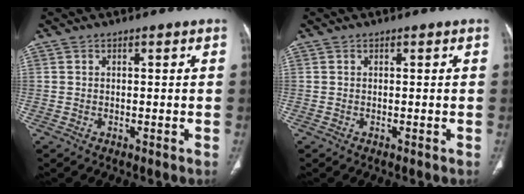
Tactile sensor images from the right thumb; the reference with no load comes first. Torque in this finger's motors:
{"motor_torque": [-0.08, -0.18, 0.29, -0.06, -0.03]}